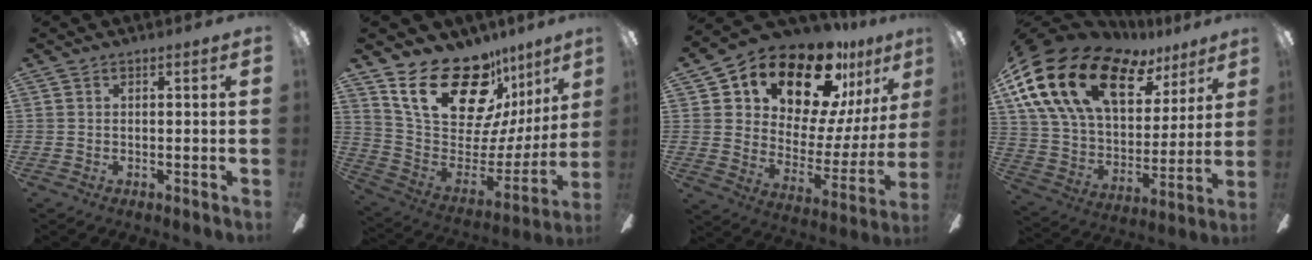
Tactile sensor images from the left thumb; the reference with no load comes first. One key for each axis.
{"total": 26.1, "fx": 16.8, "fy": 13.0, "fz": 15.2, "tx": -0.250, "ty": -0.113, "tz": 0.317}
{"total": 20.1, "fx": 16.0, "fy": 8.5, "fz": 8.6, "tx": -0.153, "ty": -0.114, "tz": 0.278}
{"total": 24.0, "fx": 13.2, "fy": 13.0, "fz": 15.2, "tx": -0.295, "ty": -0.065, "tz": 0.240}